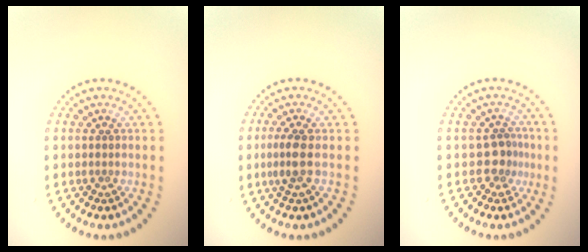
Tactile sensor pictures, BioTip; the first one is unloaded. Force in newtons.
{"total": 1.9, "press": 1.6, "slide": 1.0}
{"total": 2.1, "press": 1.6, "slide": 1.3}